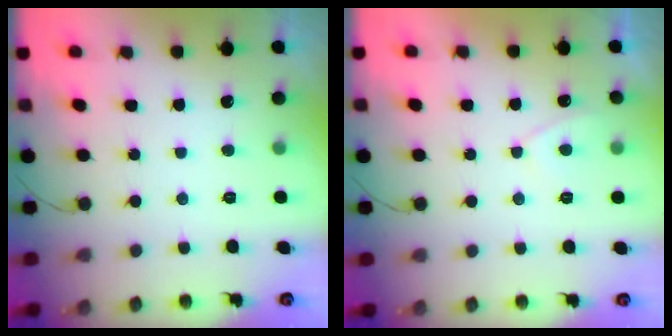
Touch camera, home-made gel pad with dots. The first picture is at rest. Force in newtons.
{"total": 2.4, "press": 2.4, "slide": 0.5}